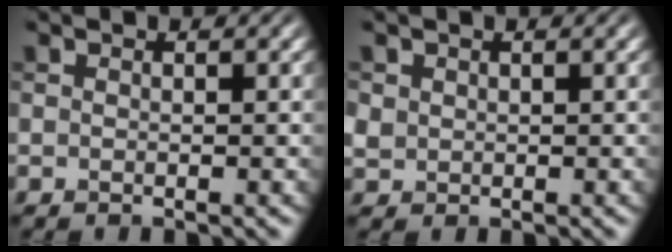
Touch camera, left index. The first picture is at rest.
{"total": 1.2, "force": [0.3, 1.1, 0.2], "torque": [-0.002, -0.003, 0.008]}